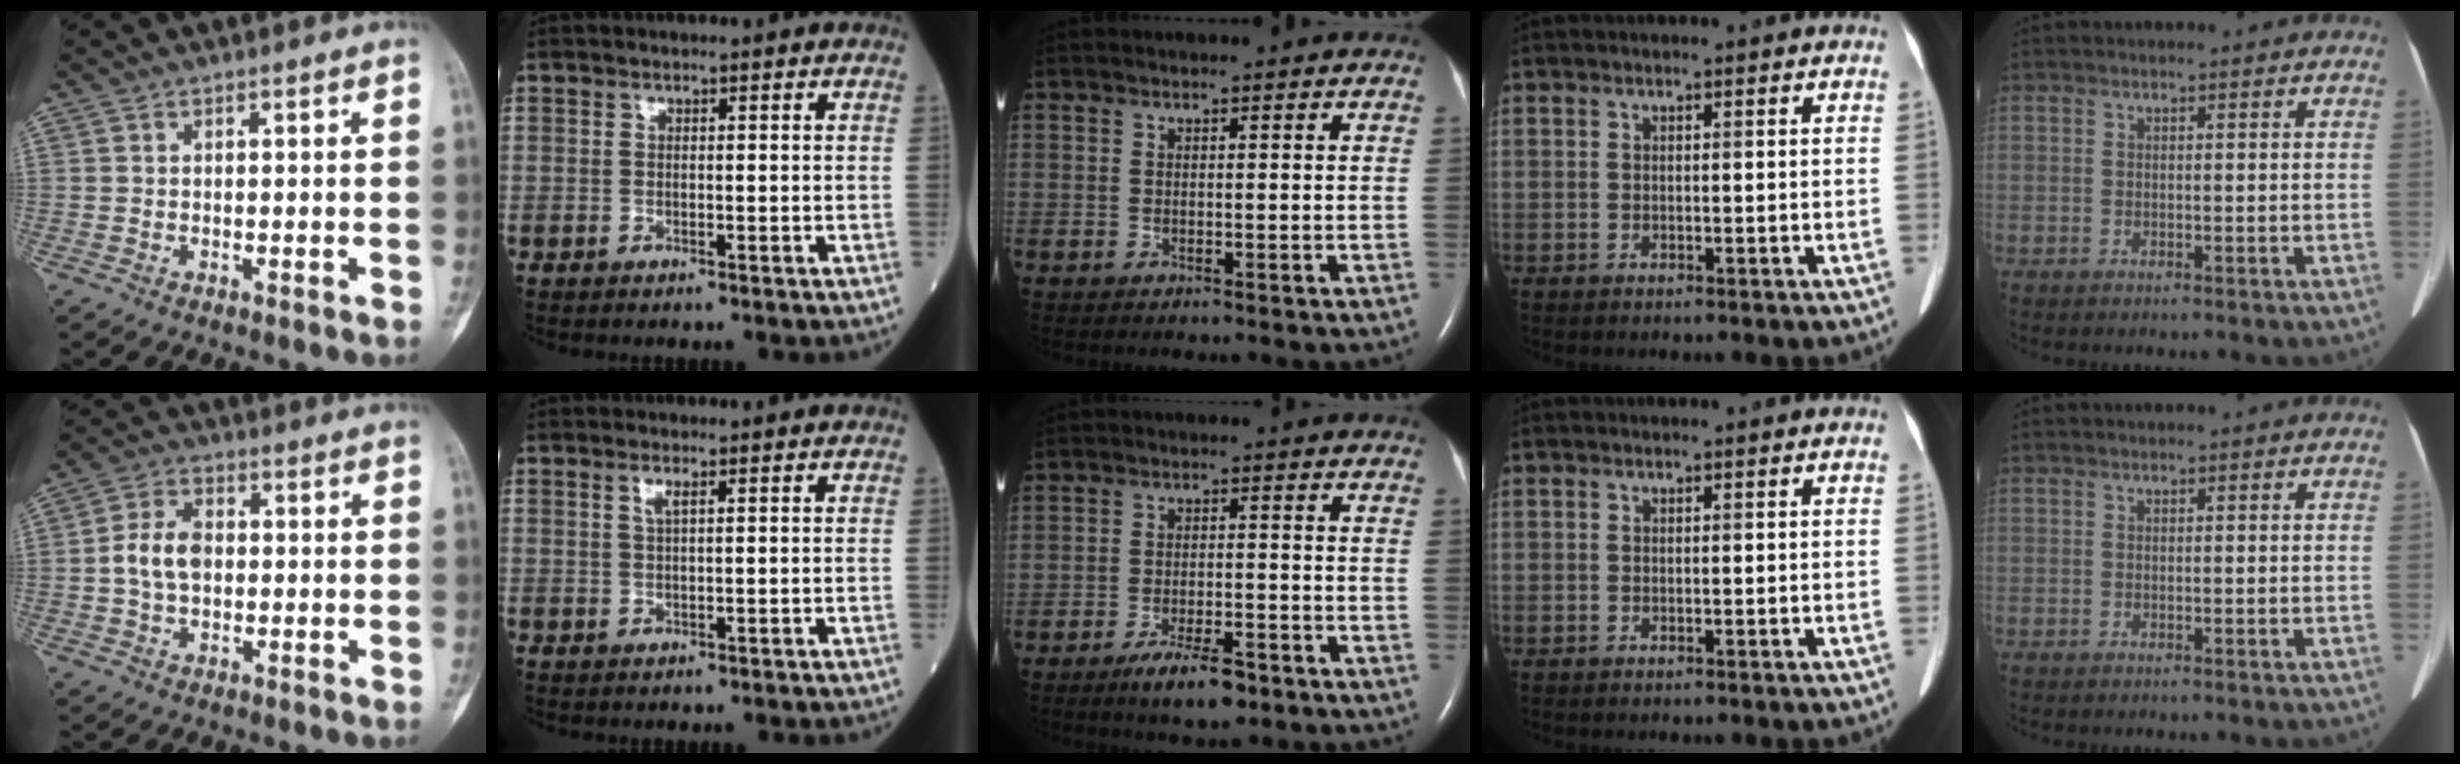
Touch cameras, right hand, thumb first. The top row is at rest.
{"thumb": {"total": 6.9, "force": [-0.1, 4.7, 5.1], "torque": [-0.093, 0.015, -0.007]}, "index": {"total": 1.4, "force": [0.7, 0.0, 1.2], "torque": [-0.030, 0.001, 0.013]}, "middle": {"total": 6.4, "force": [-4.2, 1.6, 4.6], "torque": [-0.087, -0.008, -0.064]}}